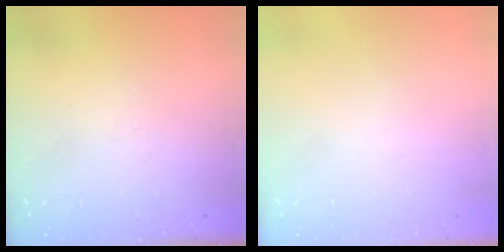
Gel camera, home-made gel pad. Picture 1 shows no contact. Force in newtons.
{"total": 0.0}